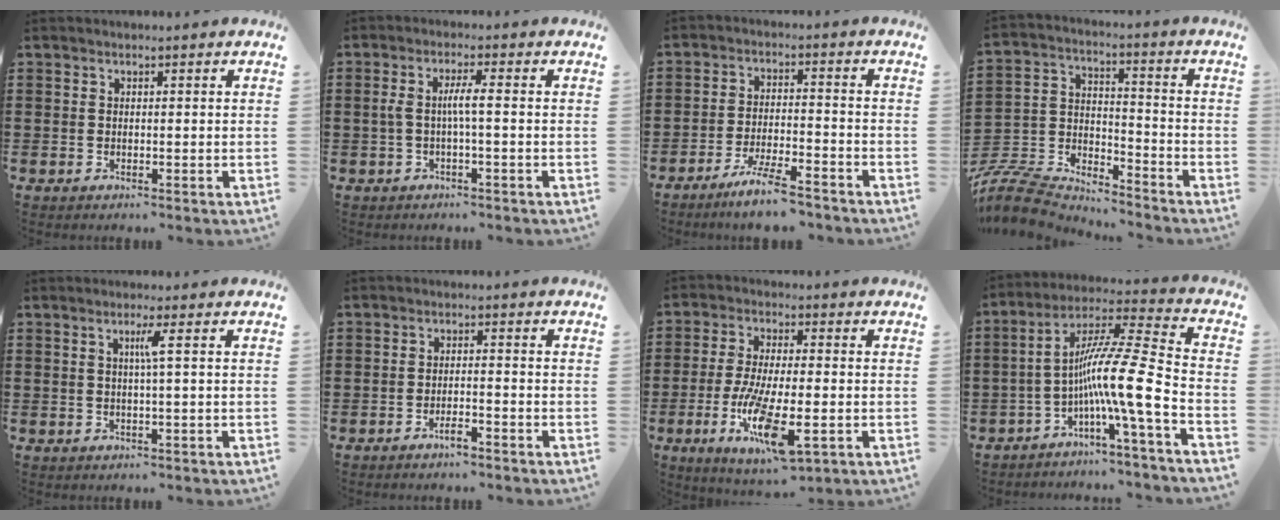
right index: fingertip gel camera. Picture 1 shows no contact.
{"total": 3.6, "force": [-0.3, 0.3, 3.6], "torque": [-0.076, -0.002, -0.012]}
{"total": 6.1, "force": [-5.3, 0.1, 3.1], "torque": [-0.063, -0.006, -0.101]}
{"total": 8.0, "force": [-7.7, 1.7, 1.5], "torque": [-0.054, -0.002, -0.160]}
{"total": 2.4, "force": [0.4, -0.5, 2.4], "torque": [-0.045, -0.004, 0.002]}
{"total": 2.6, "force": [-2.0, 0.1, 1.6], "torque": [-0.028, 0.002, -0.038]}
{"total": 13.0, "force": [-4.6, 3.6, 11.6], "torque": [-0.244, -0.014, -0.084]}
{"total": 13.2, "force": [-4.0, 0.4, 12.6], "torque": [-0.234, -0.022, -0.086]}